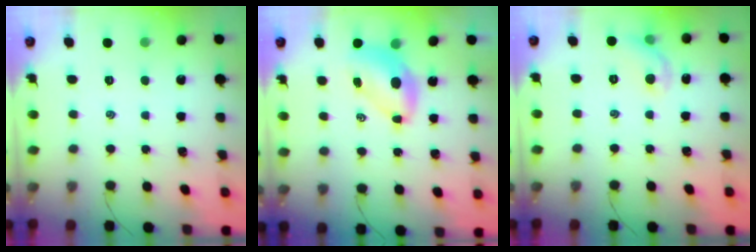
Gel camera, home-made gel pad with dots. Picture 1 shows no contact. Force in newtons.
{"total": 7.2, "press": 7.1, "slide": 1.1}
{"total": 6.3, "press": 6.2, "slide": 1.1}